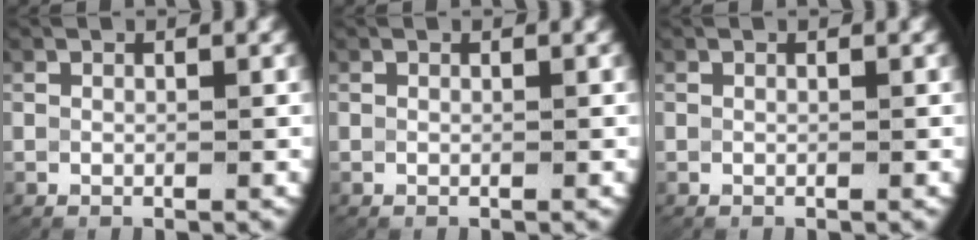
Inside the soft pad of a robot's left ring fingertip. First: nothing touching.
{"total": 0.0}
{"total": 0.0}